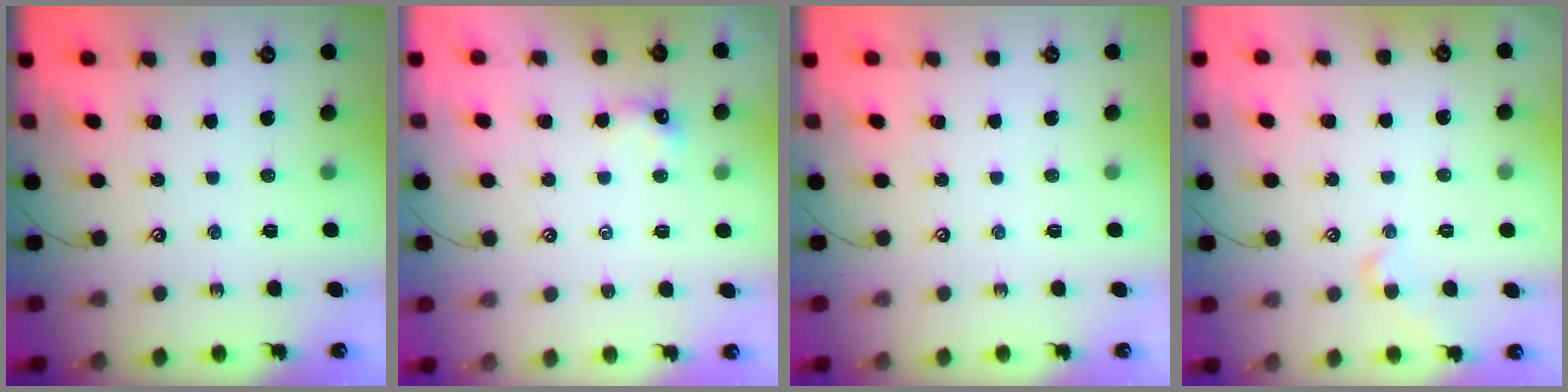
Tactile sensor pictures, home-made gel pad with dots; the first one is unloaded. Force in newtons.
{"total": 1.8, "press": 1.7, "slide": 0.5}
{"total": 0.0}
{"total": 1.6, "press": 1.3, "slide": 0.8}